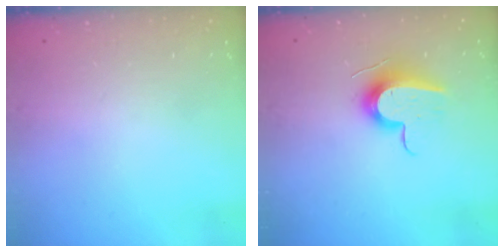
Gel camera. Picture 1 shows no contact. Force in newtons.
{"total": 12.4, "press": 12.4, "slide": 0.4}